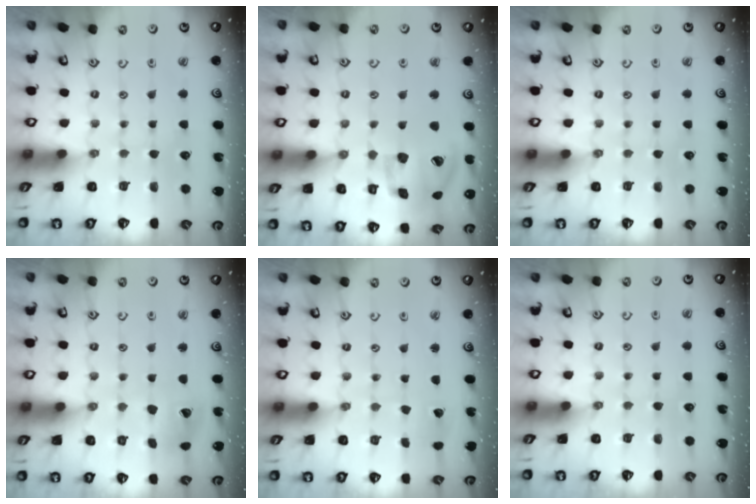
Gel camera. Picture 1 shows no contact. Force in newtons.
{"total": 21.5, "press": 21.2, "slide": 3.3}
{"total": 0.0}
{"total": 8.6, "press": 8.5, "slide": 1.2}
{"total": 2.5, "press": 2.5, "slide": 0.2}
{"total": 0.0}